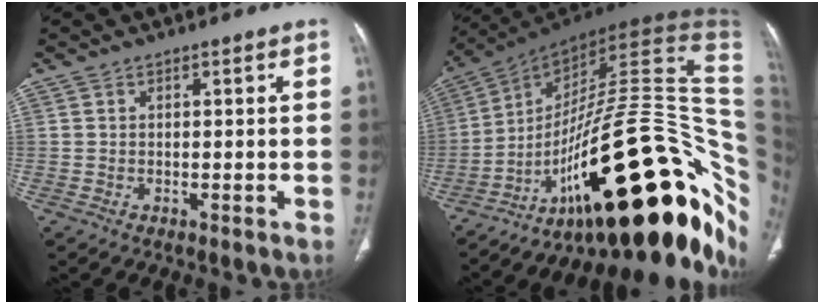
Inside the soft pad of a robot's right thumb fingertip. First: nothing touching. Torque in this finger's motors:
{"motor_torque": [4.62, 0.39, 1.50, -1.27, 0.92]}